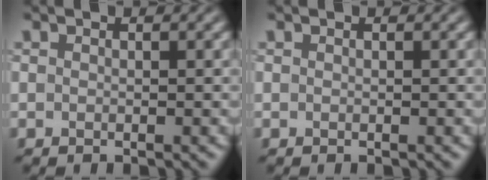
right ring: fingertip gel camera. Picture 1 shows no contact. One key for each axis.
{"total": 0.0}